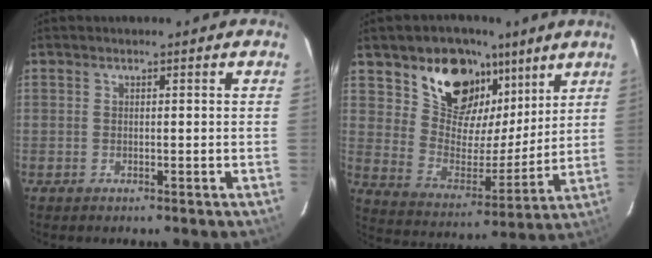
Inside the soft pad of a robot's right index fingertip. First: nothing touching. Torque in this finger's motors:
{"motor_torque": [0.81, 0.73, 0.28, 0.08]}